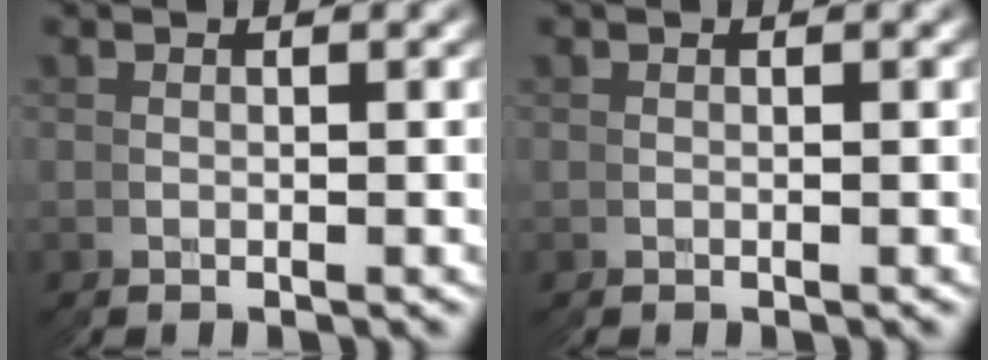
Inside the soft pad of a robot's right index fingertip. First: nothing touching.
{"total": 0.0}